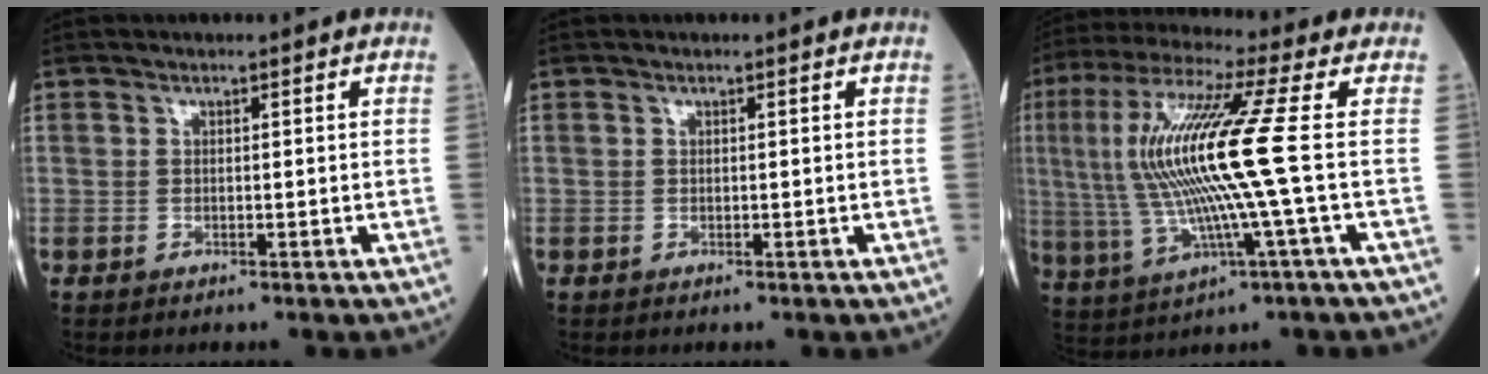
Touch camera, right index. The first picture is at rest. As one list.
[{"total": 0.0}, {"total": 16.4, "force": [0.4, -0.2, 16.4], "torque": [-0.352, 0.012, 0.001]}]